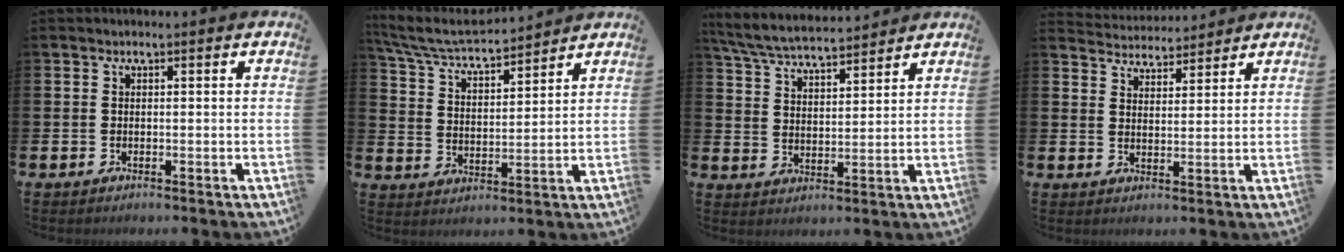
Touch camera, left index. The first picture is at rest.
{"total": 6.1, "force": [5.8, 0.8, 1.8], "torque": [-0.065, -0.037, 0.099]}
{"total": 6.2, "force": [6.0, 0.8, 1.3], "torque": [-0.051, -0.031, 0.108]}
{"total": 4.2, "force": [4.1, 0.7, -0.4], "torque": [-0.015, -0.023, 0.076]}